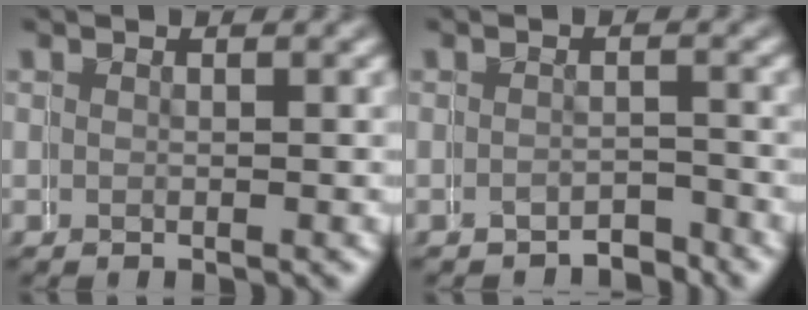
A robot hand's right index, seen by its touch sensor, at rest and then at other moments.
{"total": 2.3, "force": [-2.2, 0.7, -0.5], "torque": [0.015, -0.004, -0.040]}